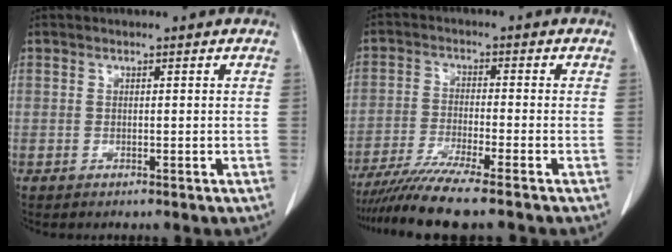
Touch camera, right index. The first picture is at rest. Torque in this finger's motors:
{"motor_torque": [1.10, -1.05, 0.26, 0.12]}